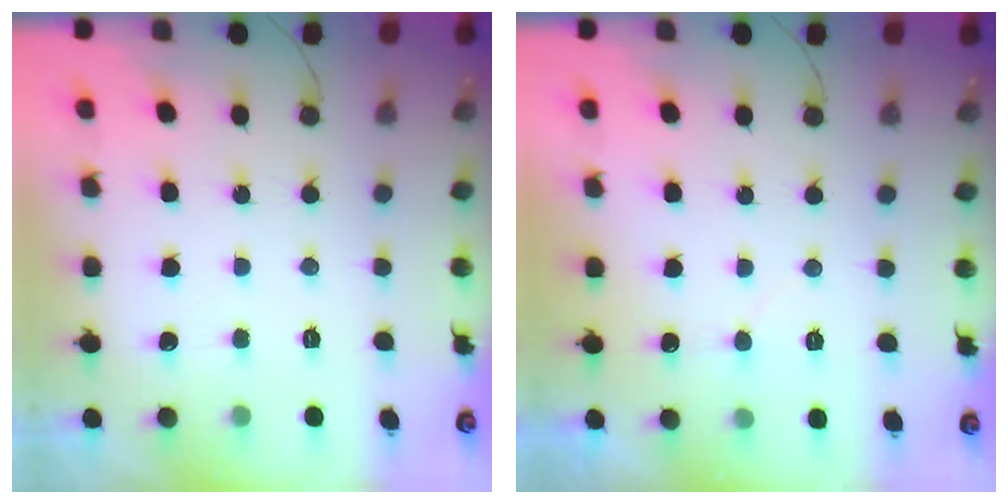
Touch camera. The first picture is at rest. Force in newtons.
{"total": 4.6, "press": 4.6, "slide": 0.2}